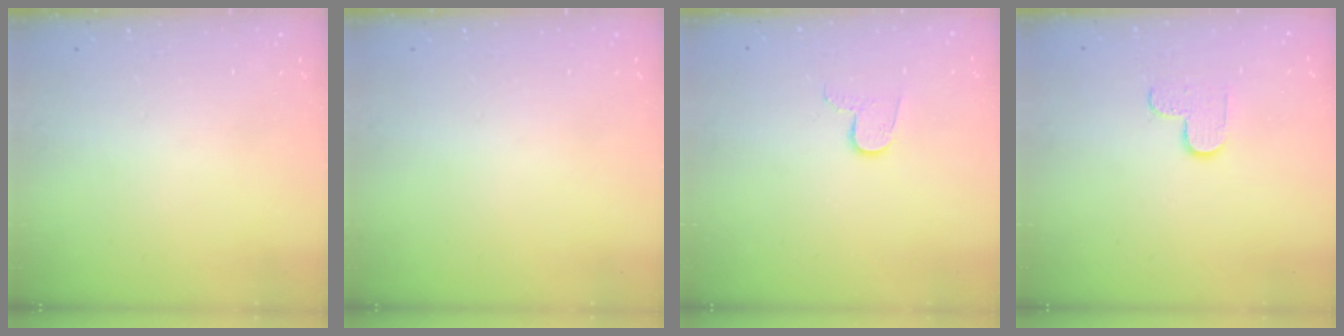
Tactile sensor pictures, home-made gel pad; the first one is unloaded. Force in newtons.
{"total": 0.0}
{"total": 5.9, "press": 5.8, "slide": 0.5}
{"total": 5.9, "press": 5.8, "slide": 0.6}